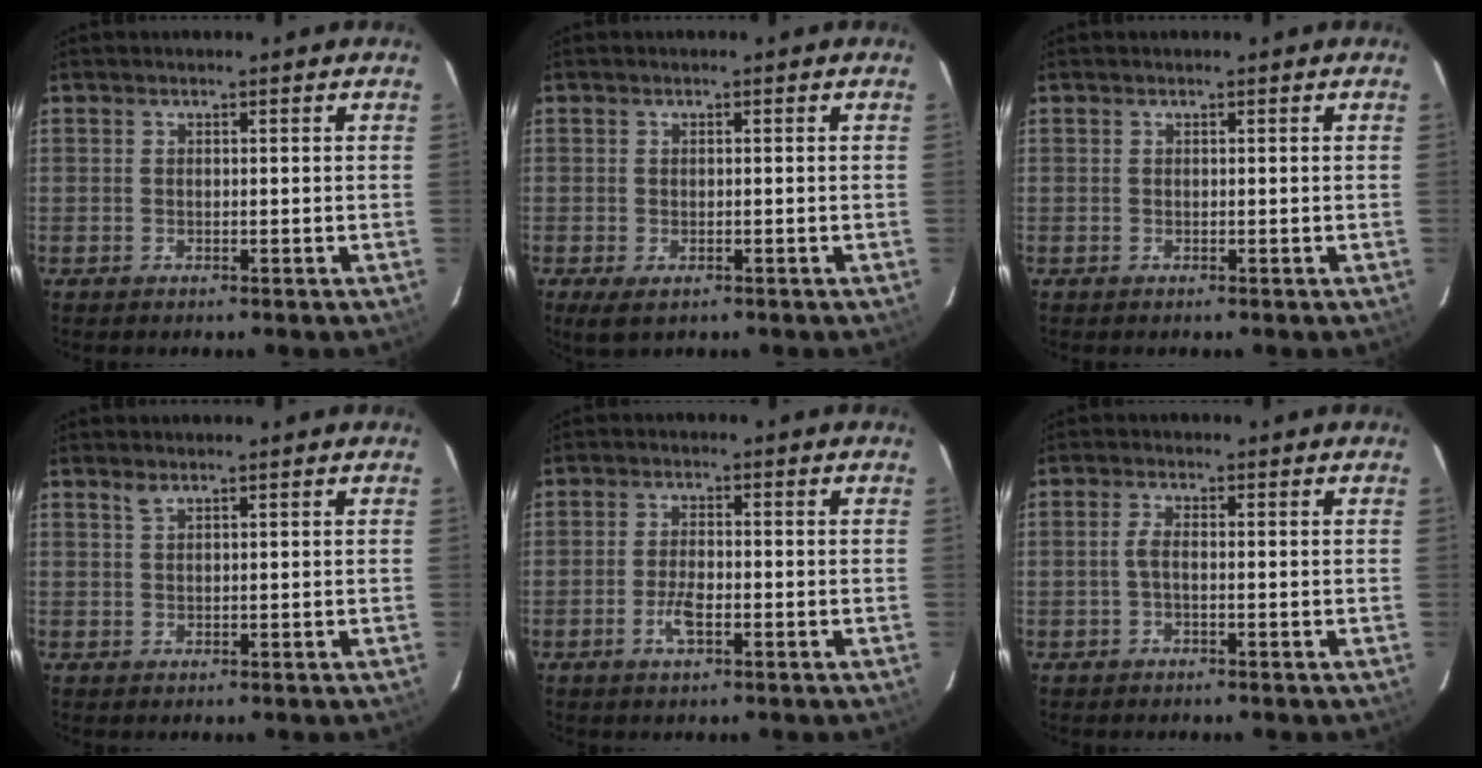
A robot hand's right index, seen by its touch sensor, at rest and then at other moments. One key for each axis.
{"total": 3.3, "fx": -1.6, "fy": 1.8, "fz": 2.2, "tx": -0.044, "ty": -0.011, "tz": -0.024}
{"total": 0.0}
{"total": 1.2, "fx": 0.9, "fy": 0.3, "fz": 0.6, "tx": -0.013, "ty": 0.002, "tz": 0.019}
{"total": 4.0, "fx": -1.7, "fy": 1.5, "fz": 3.3, "tx": -0.070, "ty": -0.001, "tz": -0.031}
{"total": 2.0, "fx": -0.4, "fy": 0.6, "fz": 1.9, "tx": -0.041, "ty": 0.004, "tz": -0.009}